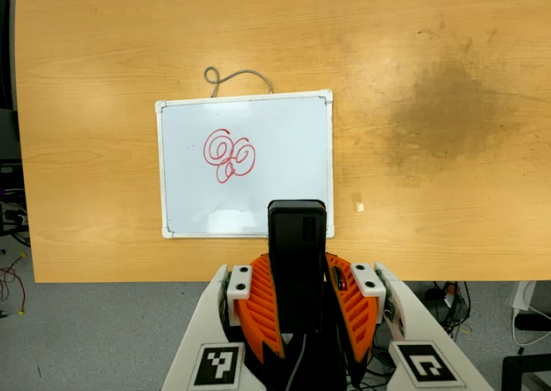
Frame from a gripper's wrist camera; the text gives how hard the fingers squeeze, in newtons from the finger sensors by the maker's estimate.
{"total": 4.7, "left": 3.3, "right": 6.1}